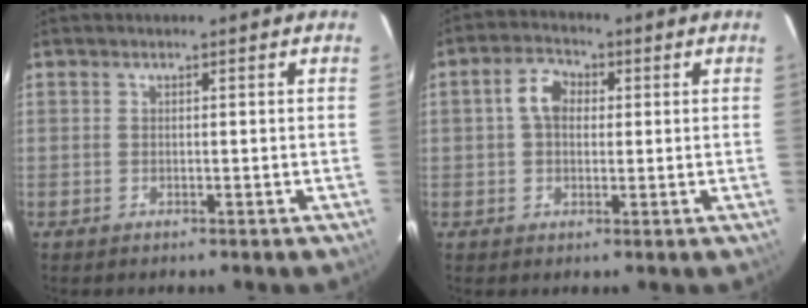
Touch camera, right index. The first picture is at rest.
{"total": 5.3, "force": [0.8, 3.8, 3.6], "torque": [-0.068, 0.020, 0.013]}